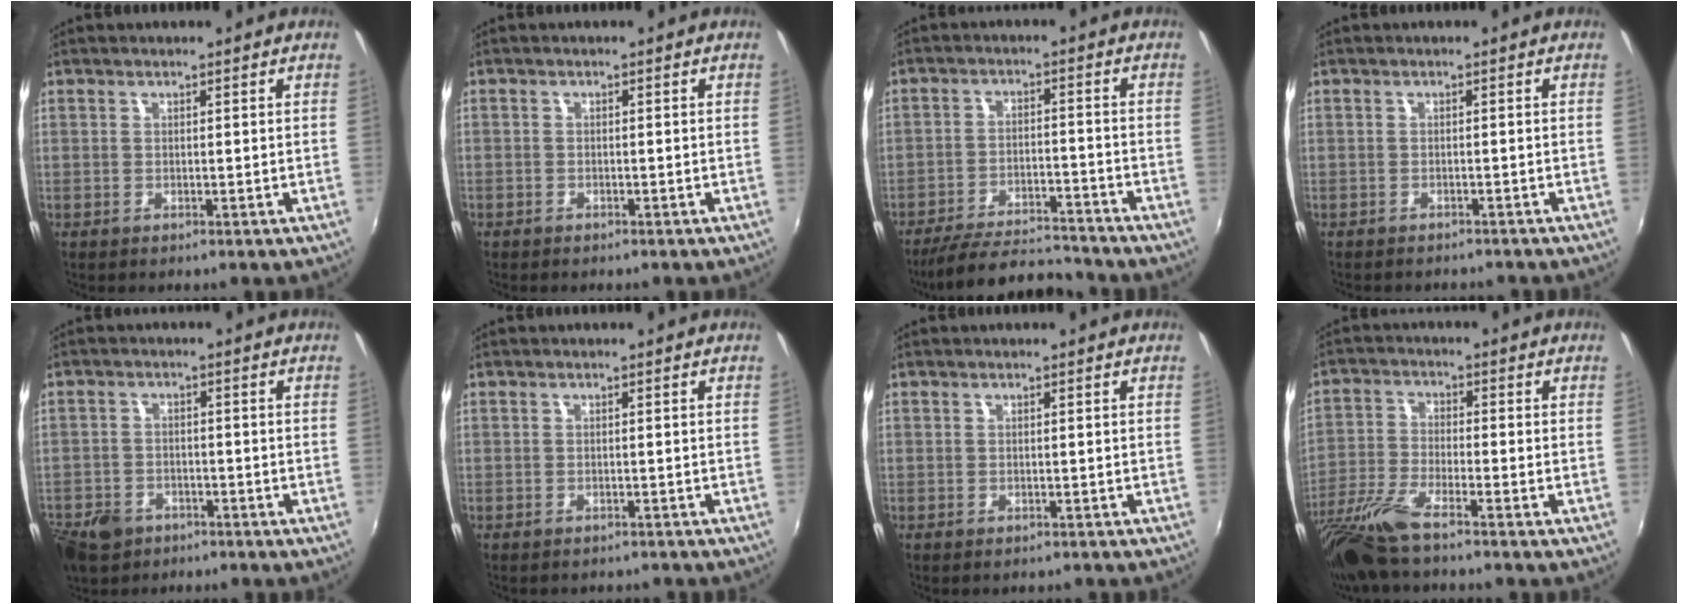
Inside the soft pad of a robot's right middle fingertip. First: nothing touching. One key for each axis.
{"total": 1.2, "fx": -0.9, "fy": 0.8, "fz": 0.0, "tx": -0.006, "ty": 0.004, "tz": -0.014}
{"total": 13.3, "fx": -12.3, "fy": 2.3, "fz": 4.5, "tx": -0.110, "ty": 0.000, "tz": -0.191}
{"total": 4.2, "fx": -3.8, "fy": 1.2, "fz": 1.3, "tx": -0.031, "ty": -0.011, "tz": -0.052}
{"total": 10.3, "fx": -6.2, "fy": 7.0, "fz": 4.3, "tx": -0.129, "ty": -0.005, "tz": -0.103}
{"total": 2.7, "fx": -2.4, "fy": 1.0, "fz": 0.8, "tx": -0.016, "ty": -0.011, "tz": -0.029}
{"total": 0.9, "fx": -0.8, "fy": 0.5, "fz": 0.3, "tx": -0.008, "ty": -0.001, "tz": -0.009}
{"total": 10.0, "fx": -7.8, "fy": 1.0, "fz": 6.1, "tx": -0.137, "ty": -0.027, "tz": -0.152}